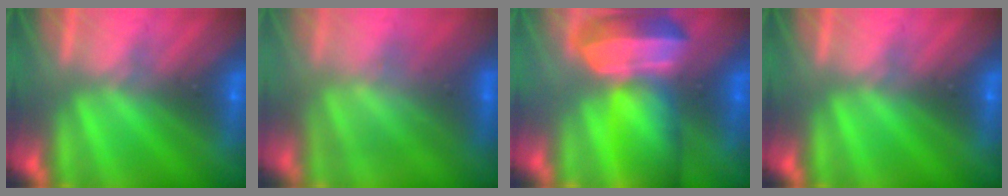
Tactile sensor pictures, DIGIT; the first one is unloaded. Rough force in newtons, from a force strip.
{"total": 3.7}
{"total": 9.2}
{"total": 0.0}